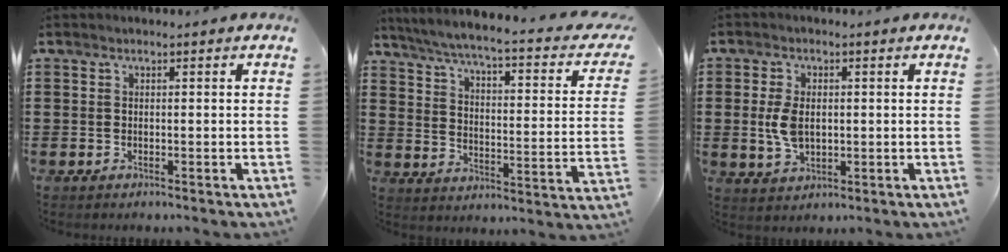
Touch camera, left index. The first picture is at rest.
{"total": 4.3, "force": [3.3, -0.3, 2.8], "torque": [-0.072, -0.035, 0.046]}
{"total": 5.2, "force": [0.4, 3.1, 4.1], "torque": [-0.106, 0.002, 0.000]}